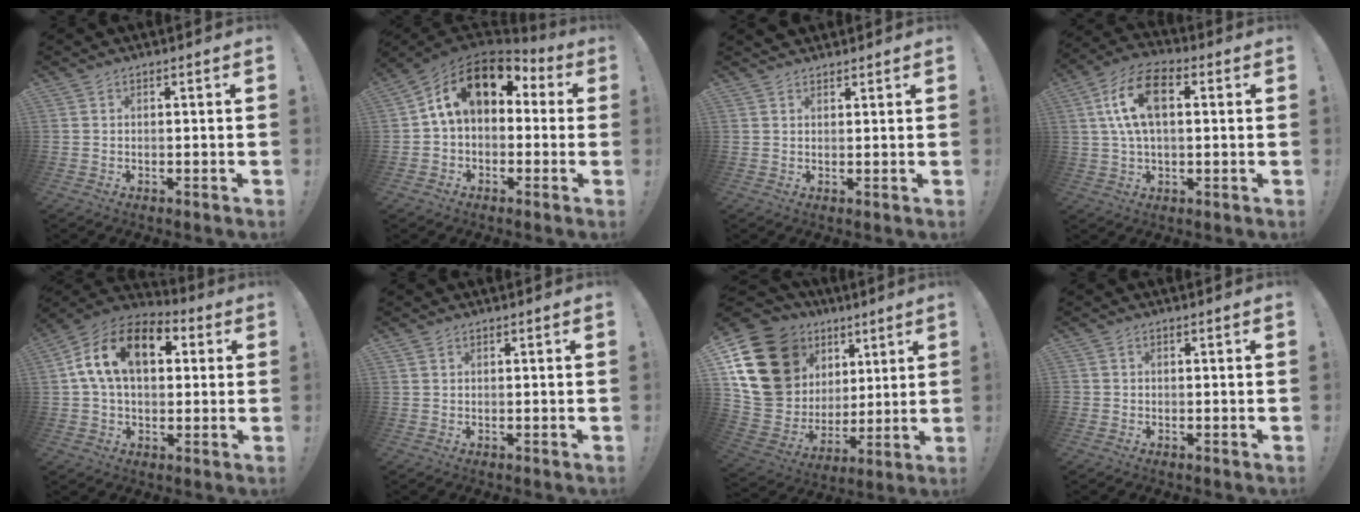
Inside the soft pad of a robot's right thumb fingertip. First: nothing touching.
{"total": 14.9, "force": [5.4, 9.1, 10.5], "torque": [-0.169, -0.008, 0.099]}
{"total": 0.9, "force": [0.8, 0.4, -0.1], "torque": [0.009, -0.006, 0.014]}
{"total": 13.4, "force": [3.1, 7.3, 10.7], "torque": [-0.199, 0.008, 0.058]}
{"total": 16.7, "force": [4.7, 10.4, 12.2], "torque": [-0.221, 0.005, 0.080]}
{"total": 0.6, "force": [0.4, 0.4, 0.1], "torque": [0.001, -0.001, 0.007]}
{"total": 22.8, "force": [9.7, 17.5, 11.0], "torque": [-0.200, -0.054, 0.223]}
{"total": 0.9, "force": [-0.2, 0.9, 0.1], "torque": [-0.007, 0.005, -0.003]}